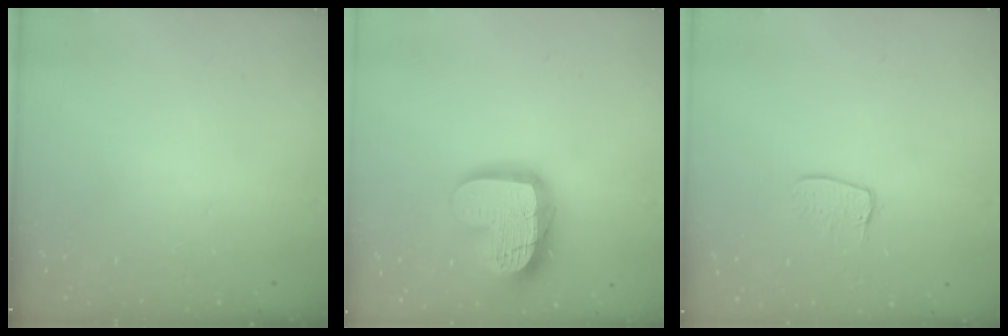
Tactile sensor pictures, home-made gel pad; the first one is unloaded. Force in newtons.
{"total": 17.1, "press": 17.0, "slide": 1.6}
{"total": 6.9, "press": 6.9, "slide": 0.2}